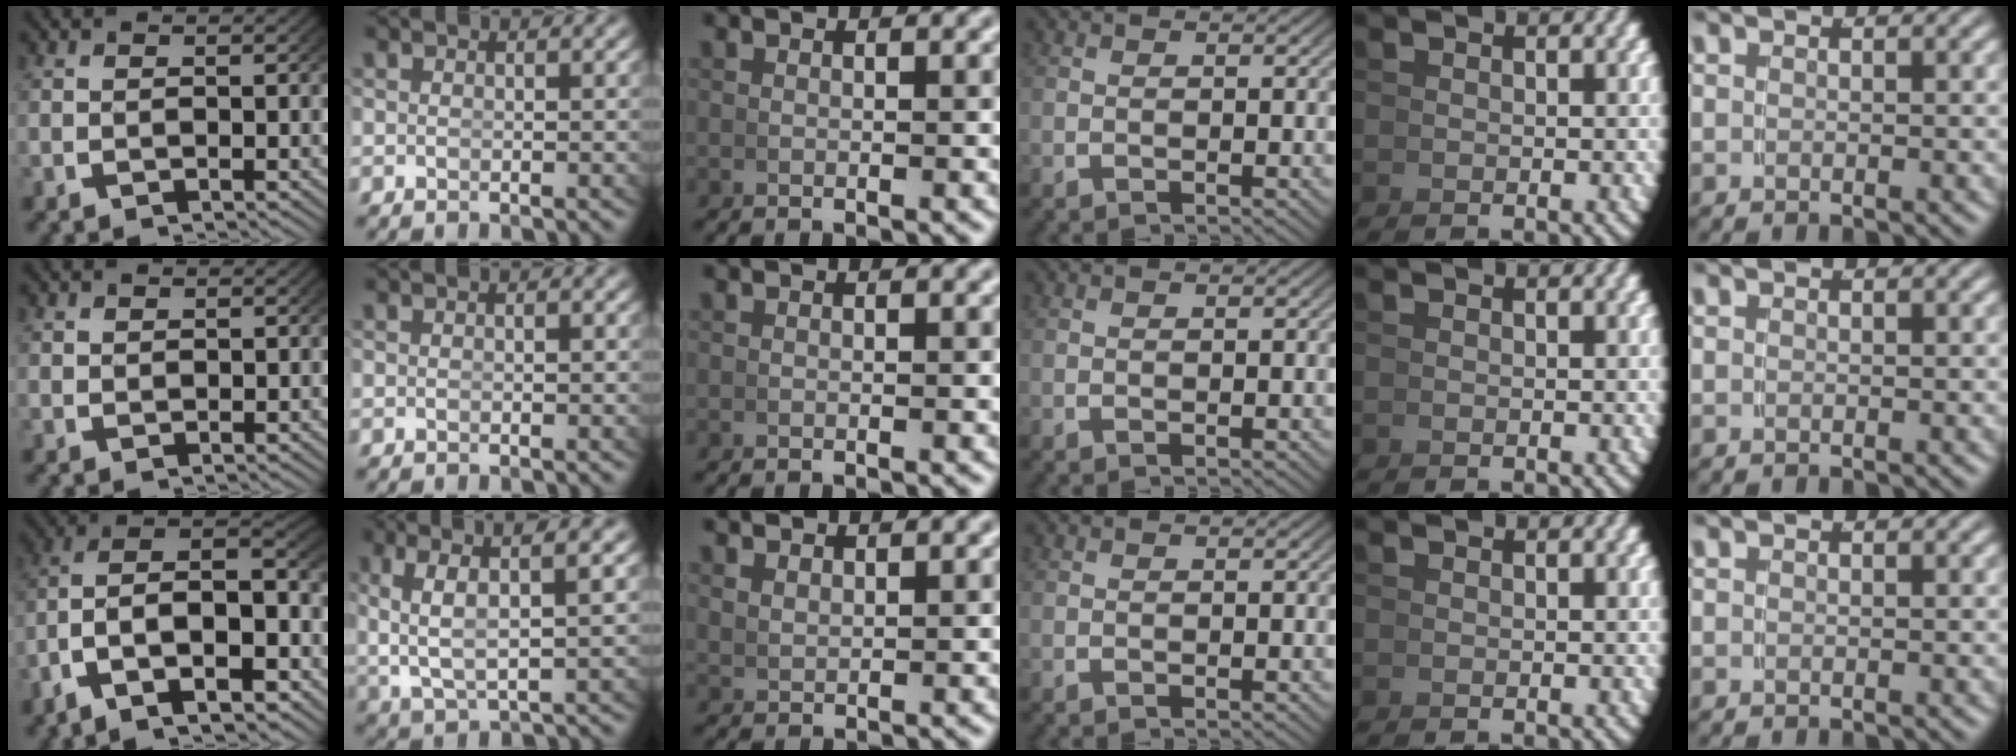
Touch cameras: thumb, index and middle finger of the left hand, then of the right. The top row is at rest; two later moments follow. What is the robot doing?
{"motion": "lift_and_place", "object": "hoodie"}